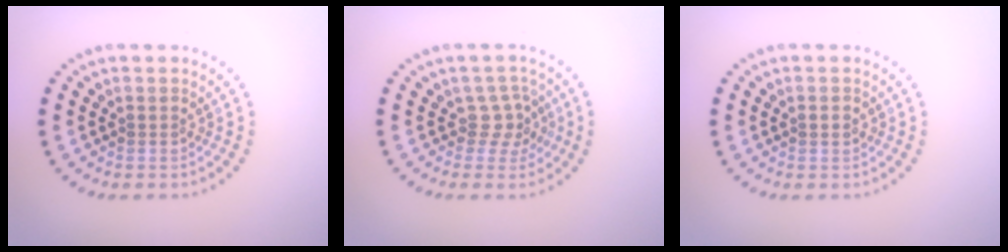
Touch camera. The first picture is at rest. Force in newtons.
{"total": 2.1, "press": 1.5, "slide": 1.5}
{"total": 0.9, "press": 0.9, "slide": 0.1}